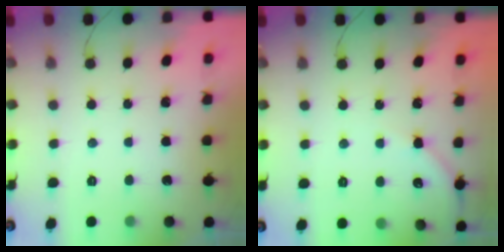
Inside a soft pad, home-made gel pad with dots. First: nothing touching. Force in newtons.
{"total": 4.5, "press": 4.4, "slide": 0.8}